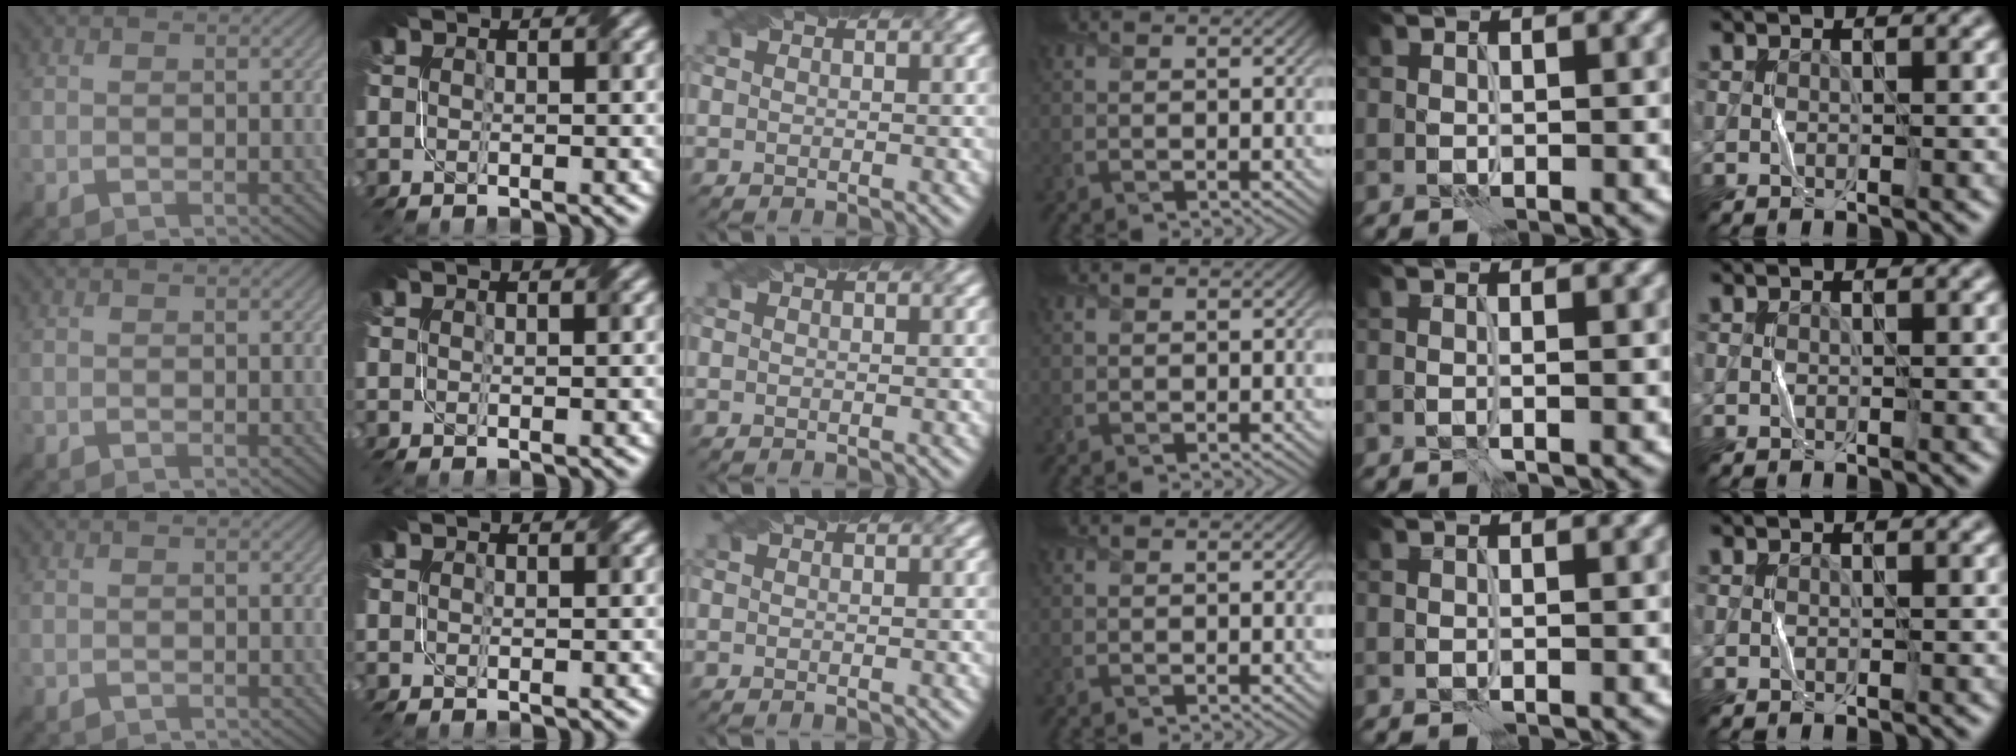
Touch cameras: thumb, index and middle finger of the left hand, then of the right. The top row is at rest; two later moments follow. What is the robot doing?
{"motion": "fold", "object": "bubble wrap"}